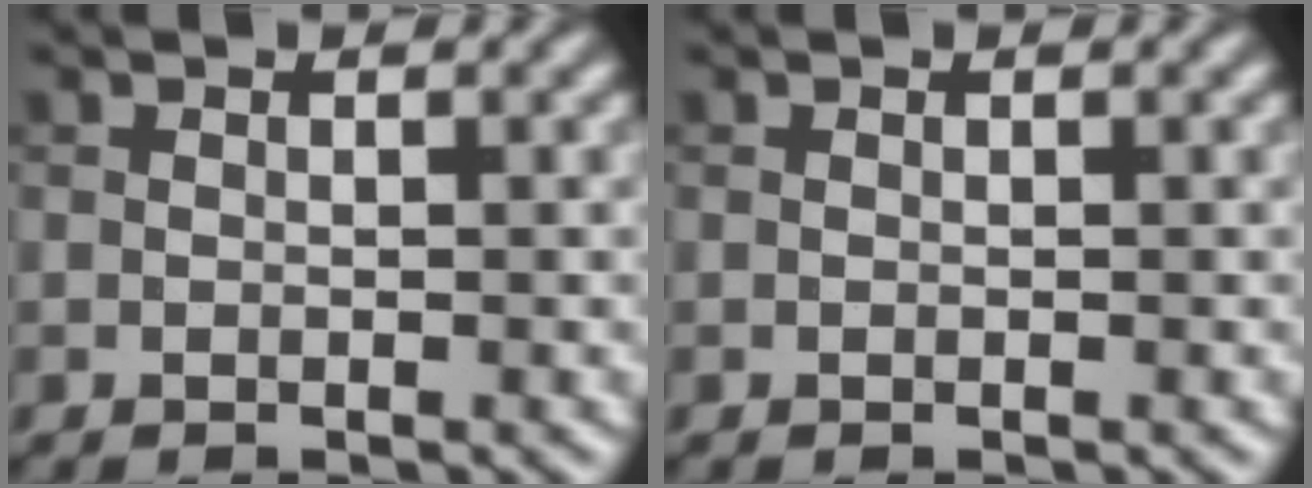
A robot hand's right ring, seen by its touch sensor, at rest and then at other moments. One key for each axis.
{"total": 0.0}